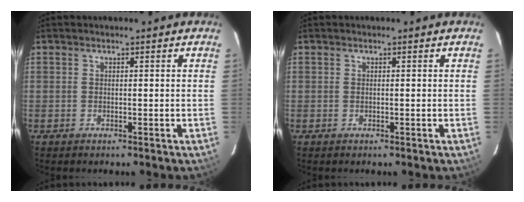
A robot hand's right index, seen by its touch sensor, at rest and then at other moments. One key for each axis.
{"total": 0.0}